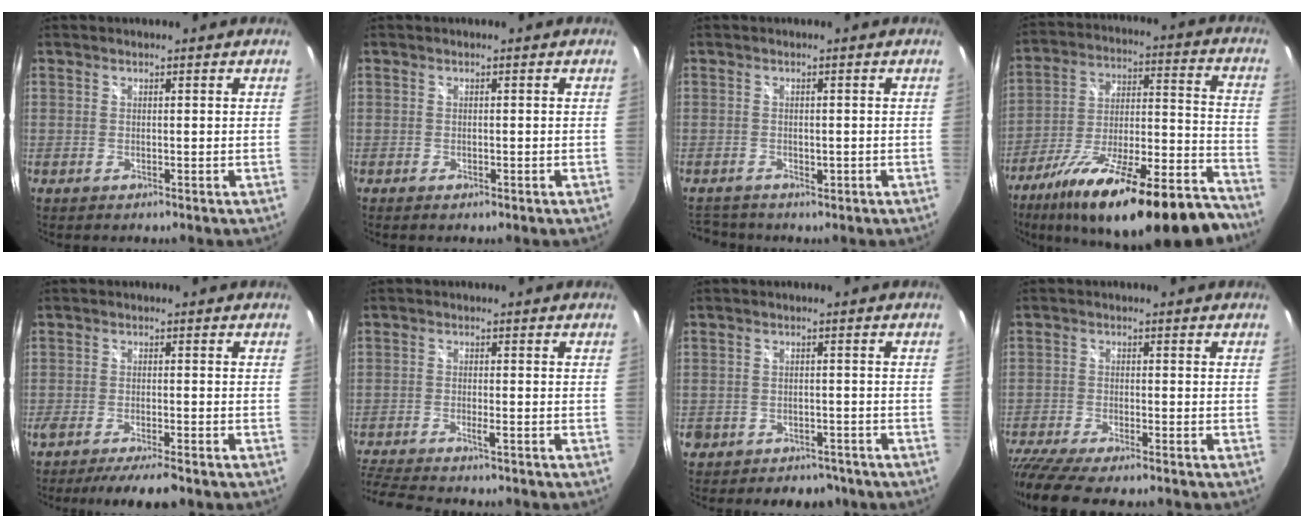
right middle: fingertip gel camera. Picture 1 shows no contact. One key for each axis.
{"total": 0.7, "fx": -0.5, "fy": 0.4, "fz": 0.3, "tx": -0.006, "ty": -0.004, "tz": -0.009}
{"total": 4.4, "fx": -3.1, "fy": 2.9, "fz": 1.3, "tx": -0.036, "ty": -0.003, "tz": -0.047}
{"total": 29.5, "fx": -23.0, "fy": 6.6, "fz": 17.3, "tx": -0.261, "ty": -0.030, "tz": -0.340}
{"total": 7.3, "fx": -6.1, "fy": 0.9, "fz": 4.0, "tx": -0.085, "ty": -0.019, "tz": -0.099}
{"total": 9.4, "fx": -8.3, "fy": 1.2, "fz": 4.2, "tx": -0.114, "ty": -0.019, "tz": -0.145}
{"total": 7.4, "fx": -5.1, "fy": 5.1, "fz": 1.7, "tx": -0.053, "ty": 0.018, "tz": -0.060}
{"total": 11.4, "fx": -9.7, "fy": 1.5, "fz": 5.7, "tx": -0.140, "ty": -0.045, "tz": -0.168}